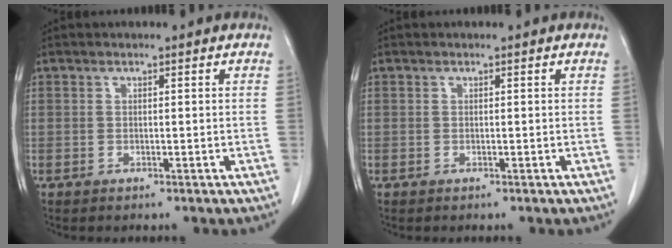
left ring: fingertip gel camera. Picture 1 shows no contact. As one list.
[{"total": 0.0}]